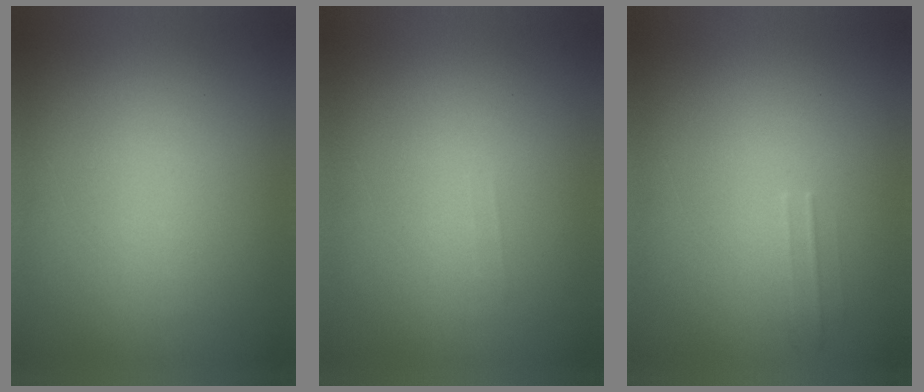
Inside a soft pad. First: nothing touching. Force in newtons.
{"total": 1.1}
{"total": 1.5}